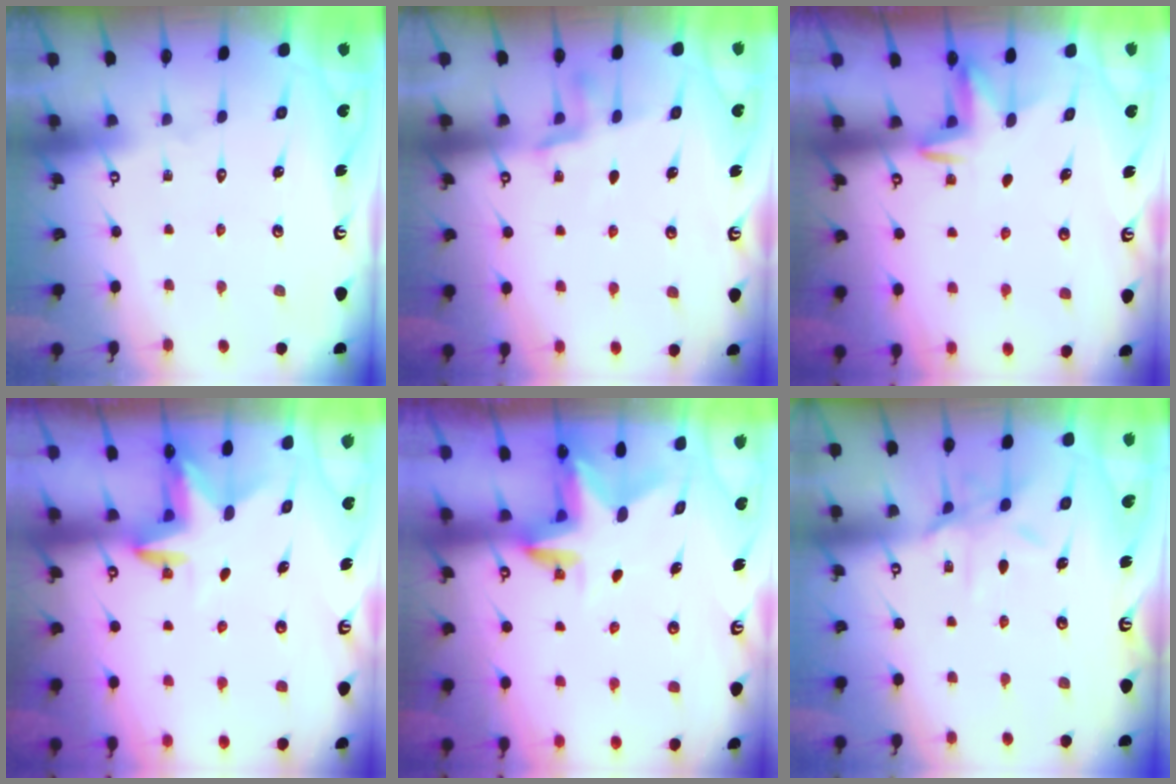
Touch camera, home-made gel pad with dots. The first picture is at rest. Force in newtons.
{"total": 5.3, "press": 5.2, "slide": 1.2}
{"total": 2.6, "press": 2.6, "slide": 0.4}
{"total": 3.2, "press": 3.2, "slide": 0.3}
{"total": 3.1, "press": 3.1, "slide": 0.2}
{"total": 9.0, "press": 9.0, "slide": 0.6}